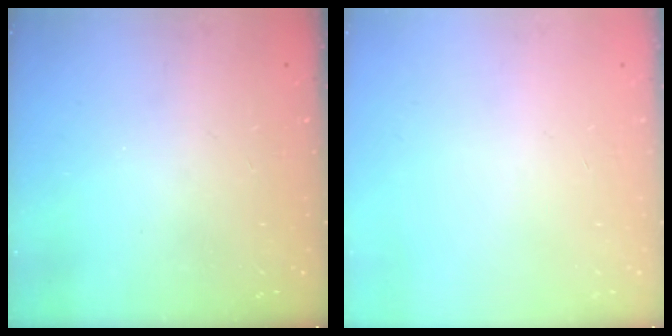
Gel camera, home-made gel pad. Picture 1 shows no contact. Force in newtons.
{"total": 0.0}